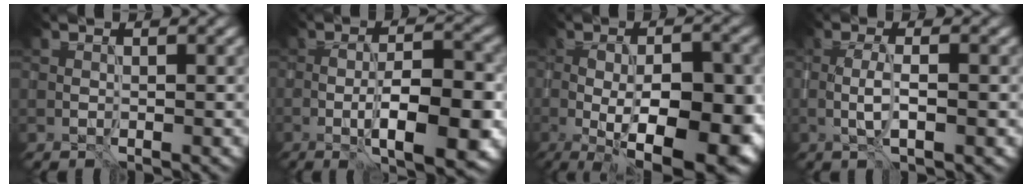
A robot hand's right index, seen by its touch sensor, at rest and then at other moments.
{"total": 8.2, "force": [-2.2, 2.5, 7.5], "torque": [-0.111, -0.004, -0.031]}
{"total": 13.4, "force": [-3.5, 5.4, 11.8], "torque": [-0.144, -0.003, -0.043]}
{"total": 2.2, "force": [-0.2, 0.4, 2.2], "torque": [-0.043, 0.002, -0.005]}